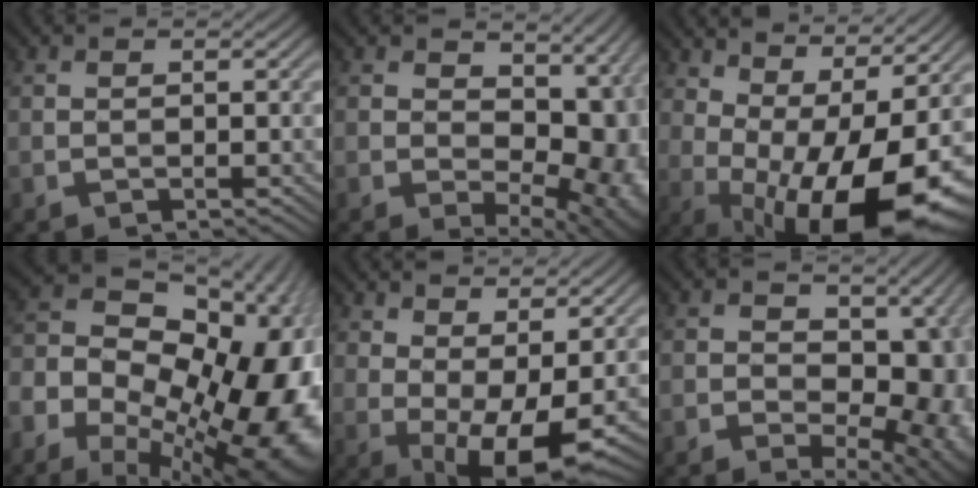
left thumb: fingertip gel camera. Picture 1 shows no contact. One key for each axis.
{"total": 14.7, "fx": 0.3, "fy": 8.9, "fz": 11.7, "tx": -0.123, "ty": -0.014, "tz": 0.035}
{"total": 17.1, "fx": -0.7, "fy": 7.3, "fz": 15.5, "tx": -0.205, "ty": -0.008, "tz": 0.016}
{"total": 21.8, "fx": -6.6, "fy": 14.2, "fz": 15.2, "tx": -0.260, "ty": -0.018, "tz": -0.088}
{"total": 10.7, "fx": 1.1, "fy": 4.8, "fz": 9.5, "tx": -0.153, "ty": 0.002, "tz": 0.034}
{"total": 14.8, "fx": -2.8, "fy": 9.1, "fz": 11.3, "tx": -0.118, "ty": -0.005, "tz": -0.012}